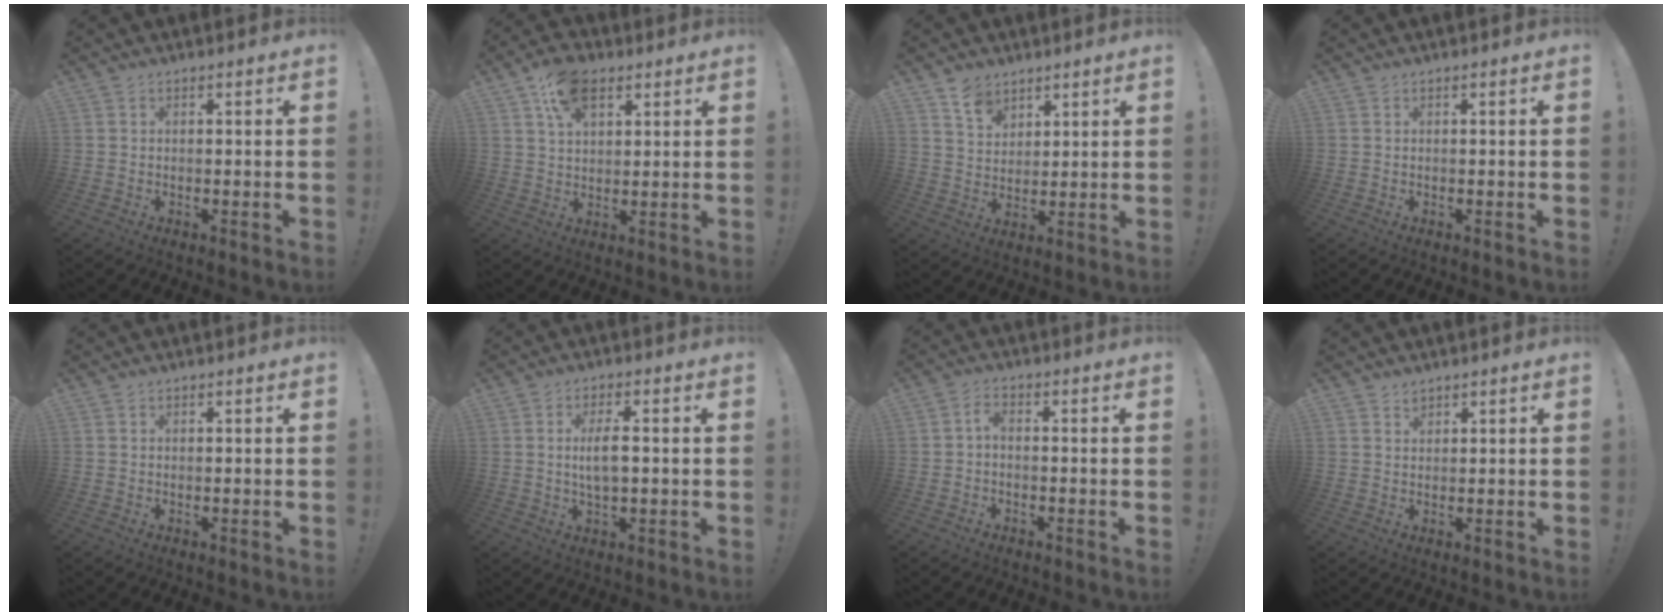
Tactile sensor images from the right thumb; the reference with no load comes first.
{"total": 11.1, "force": [5.7, 6.6, 6.8], "torque": [-0.114, -0.006, 0.107]}
{"total": 7.4, "force": [5.5, 4.6, 2.0], "torque": [-0.031, -0.037, 0.104]}
{"total": 0.0}
{"total": 0.0}
{"total": 6.2, "force": [0.2, 2.2, 5.8], "torque": [-0.110, -0.004, -0.002]}
{"total": 2.4, "force": [-0.8, 1.0, 2.0], "torque": [-0.051, 0.009, -0.017]}
{"total": 1.8, "force": [1.6, 0.9, 0.3], "torque": [0.009, -0.014, 0.027]}